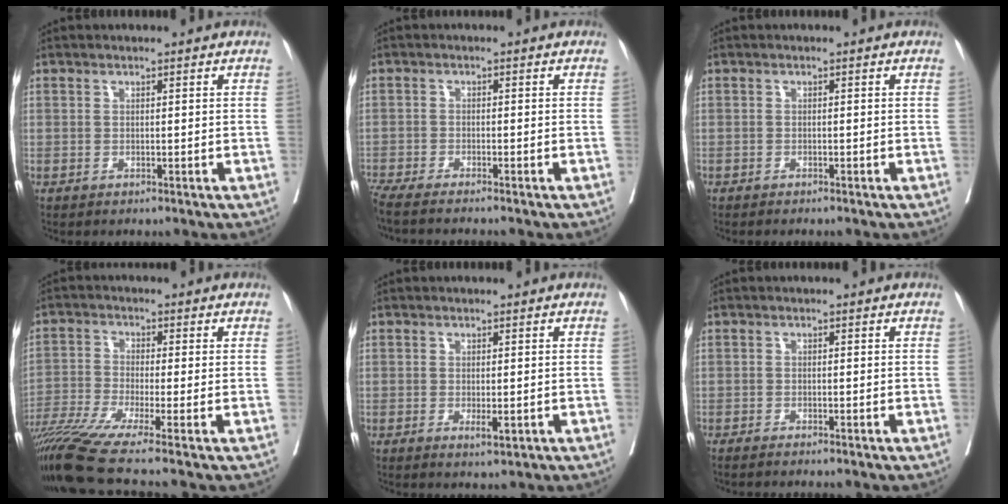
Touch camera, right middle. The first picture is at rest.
{"total": 5.3, "force": [-4.6, -0.3, 2.5], "torque": [-0.022, -0.007, -0.071]}
{"total": 1.5, "force": [-1.4, 0.3, 0.6], "torque": [-0.008, -0.003, -0.018]}
{"total": 11.7, "force": [-8.9, -1.8, 7.4], "torque": [-0.131, -0.025, -0.153]}
{"total": 1.8, "force": [-0.7, 0.4, 1.6], "torque": [-0.027, -0.006, -0.009]}
{"total": 3.4, "force": [-3.0, -0.3, 1.7], "torque": [-0.017, -0.001, -0.040]}